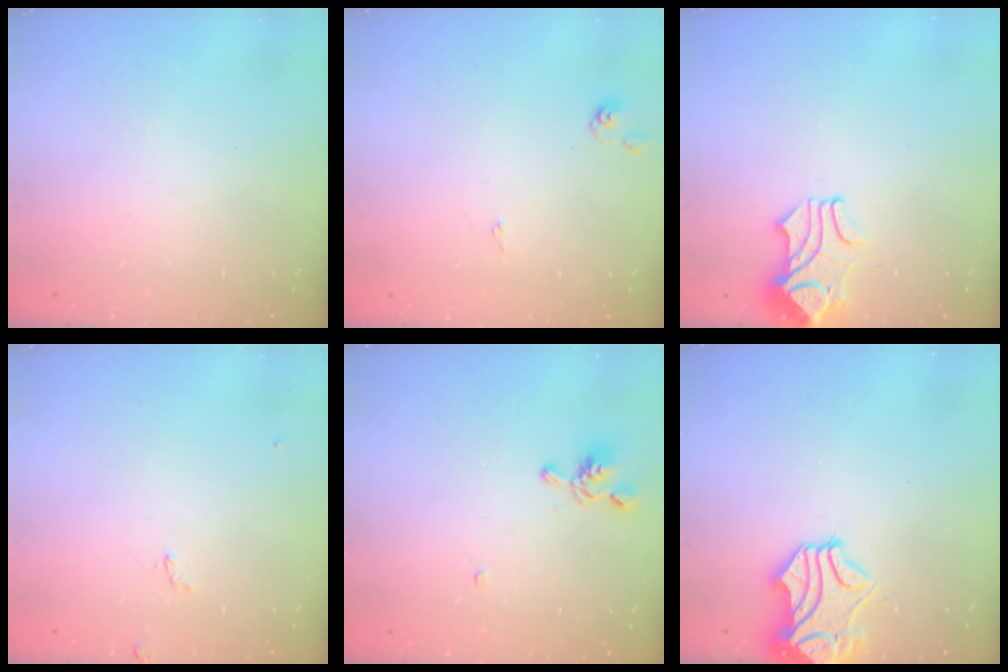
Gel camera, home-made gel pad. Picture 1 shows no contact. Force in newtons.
{"total": 0.0}
{"total": 1.9, "press": 1.5, "slide": 1.1}
{"total": 3.0, "press": 2.9, "slide": 0.4}
{"total": 5.2, "press": 5.2, "slide": 0.8}
{"total": 2.1, "press": 1.4, "slide": 1.5}